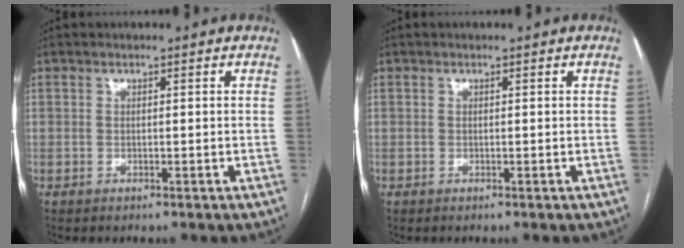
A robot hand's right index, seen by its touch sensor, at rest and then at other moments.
{"total": 0.0}